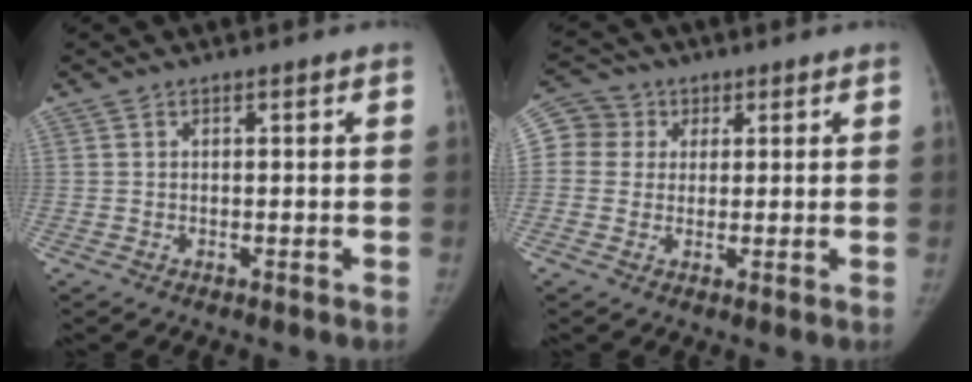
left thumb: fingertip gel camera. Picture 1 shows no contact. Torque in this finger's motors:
{"motor_torque": [-0.29, 1.04, -0.22, 0.11, 0.00]}